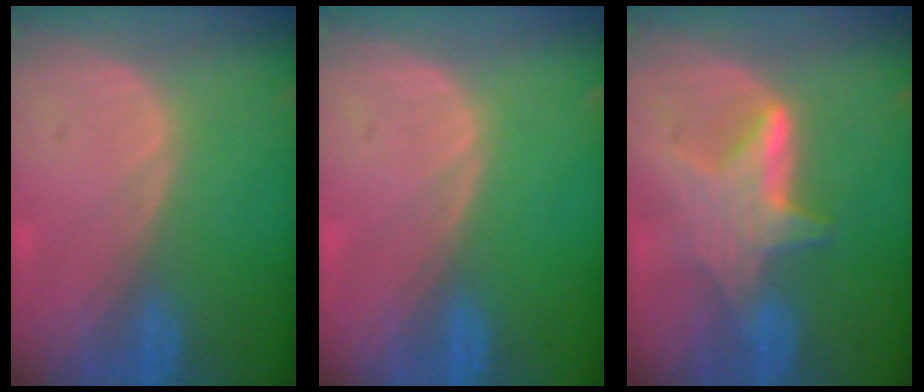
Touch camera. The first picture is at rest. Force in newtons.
{"total": 0.0}
{"total": 6.2, "press": 6.1, "slide": 1.3}